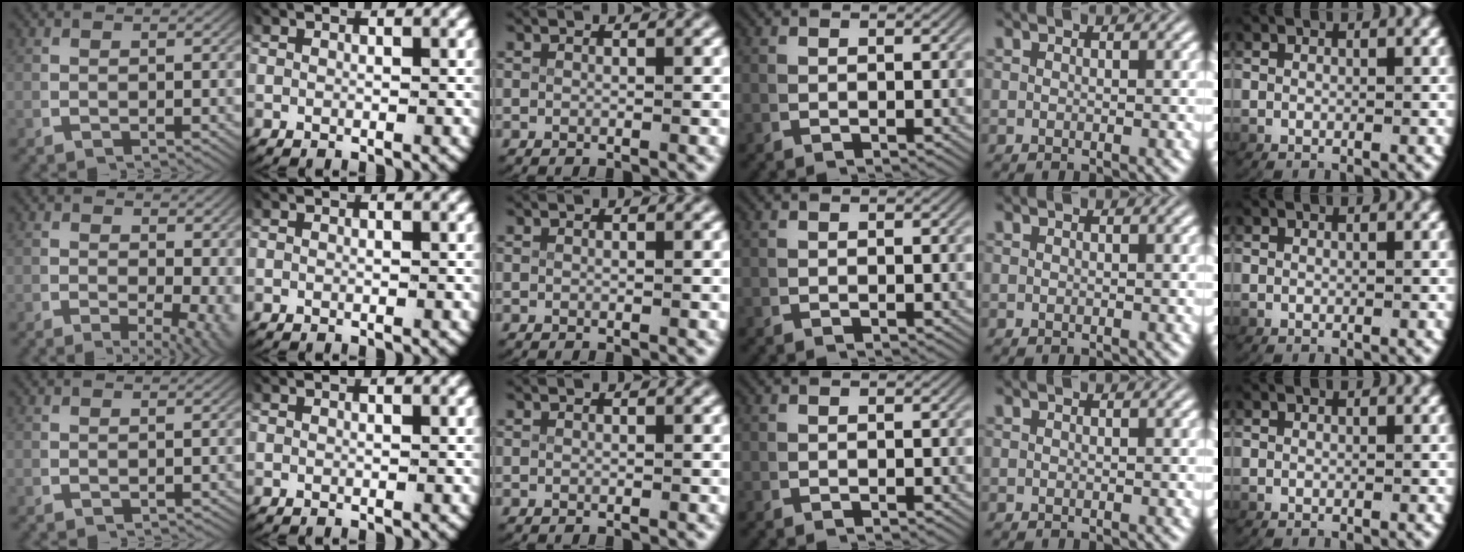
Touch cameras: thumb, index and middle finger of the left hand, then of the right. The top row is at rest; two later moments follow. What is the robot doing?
{"motion": "lift_and_place", "object": "map"}